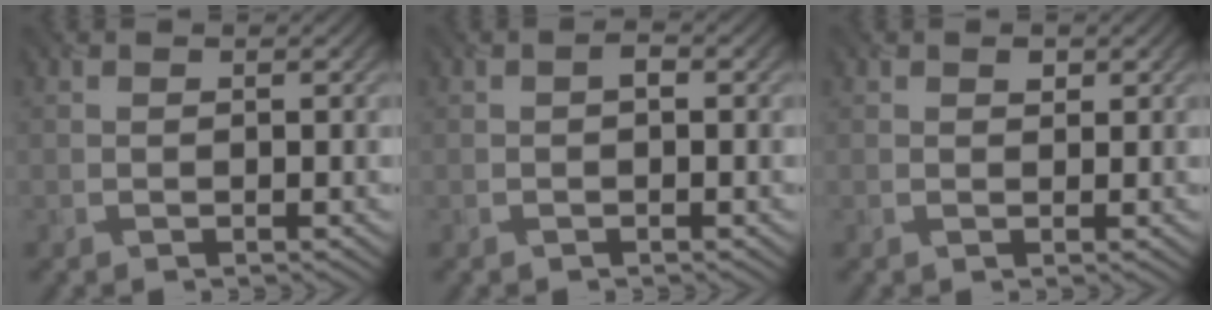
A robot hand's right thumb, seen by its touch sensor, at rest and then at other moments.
{"total": 0.9, "force": [-0.3, 0.6, 0.6], "torque": [-0.011, -0.003, -0.006]}
{"total": 0.6, "force": [0.4, 0.5, -0.2], "torque": [0.002, -0.004, 0.006]}